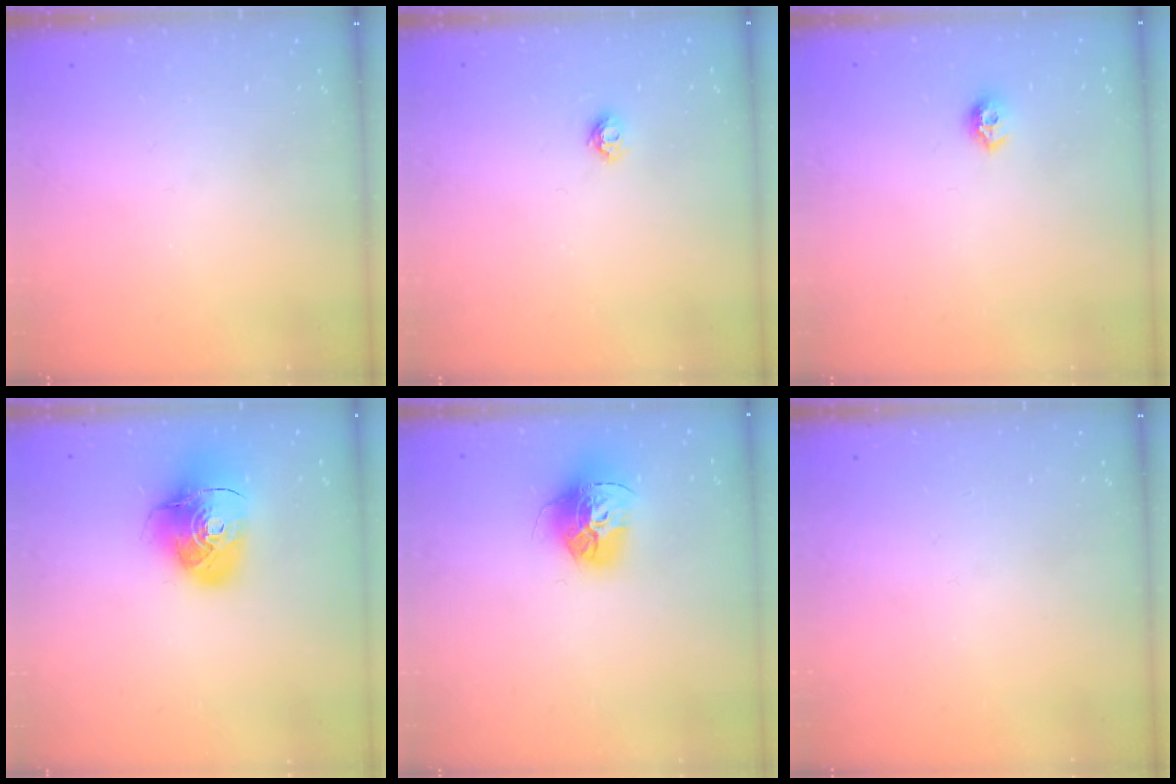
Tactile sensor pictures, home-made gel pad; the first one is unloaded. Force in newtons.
{"total": 5.8, "press": 5.8, "slide": 0.3}
{"total": 7.2, "press": 7.2, "slide": 1.0}
{"total": 13.7, "press": 13.6, "slide": 1.6}
{"total": 14.8, "press": 14.8, "slide": 1.6}
{"total": 0.0}